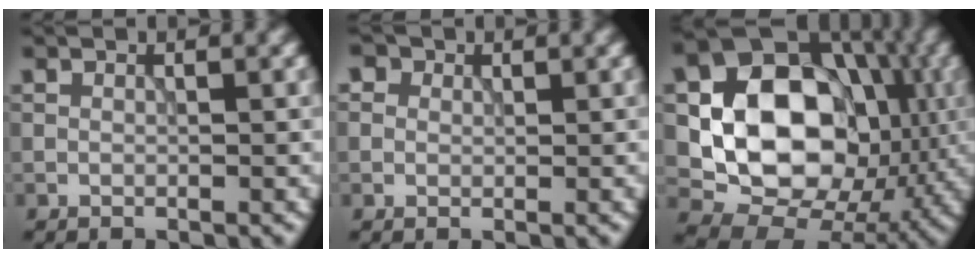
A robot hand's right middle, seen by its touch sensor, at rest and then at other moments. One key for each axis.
{"total": 2.2, "fx": 1.3, "fy": 1.6, "fz": 0.7, "tx": -0.020, "ty": -0.003, "tz": 0.022}
{"total": 14.7, "fx": 0.0, "fy": 11.4, "fz": 9.2, "tx": -0.135, "ty": -0.003, "tz": -0.002}